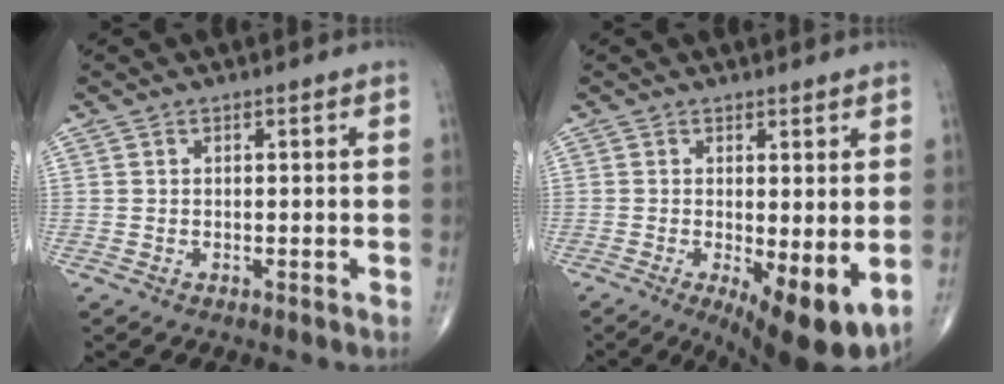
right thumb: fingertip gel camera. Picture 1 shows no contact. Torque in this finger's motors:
{"motor_torque": [-0.09, 0.89, 0.19, -0.28, 0.09]}